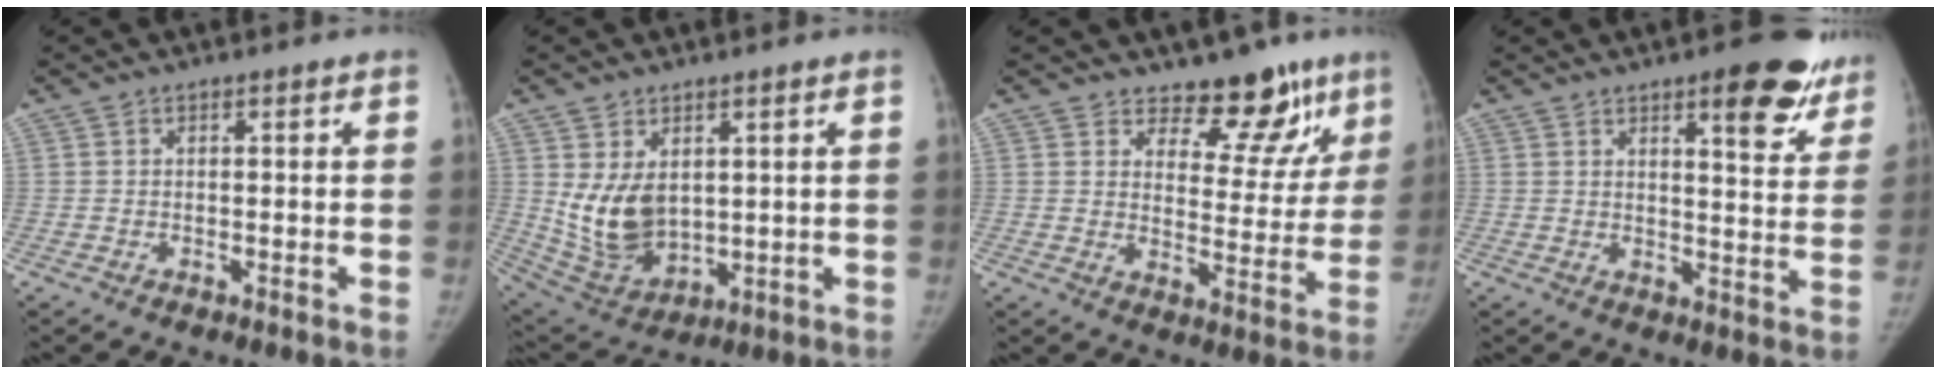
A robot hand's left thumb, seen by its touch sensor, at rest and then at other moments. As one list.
[{"total": 10.6, "force": [2.0, 7.2, 7.6], "torque": [-0.117, -0.022, 0.063]}, {"total": 11.7, "force": [9.0, 6.0, 4.6], "torque": [-0.004, -0.068, 0.120]}, {"total": 12.6, "force": [7.8, 4.2, 9.0], "torque": [-0.065, -0.040, 0.097]}]